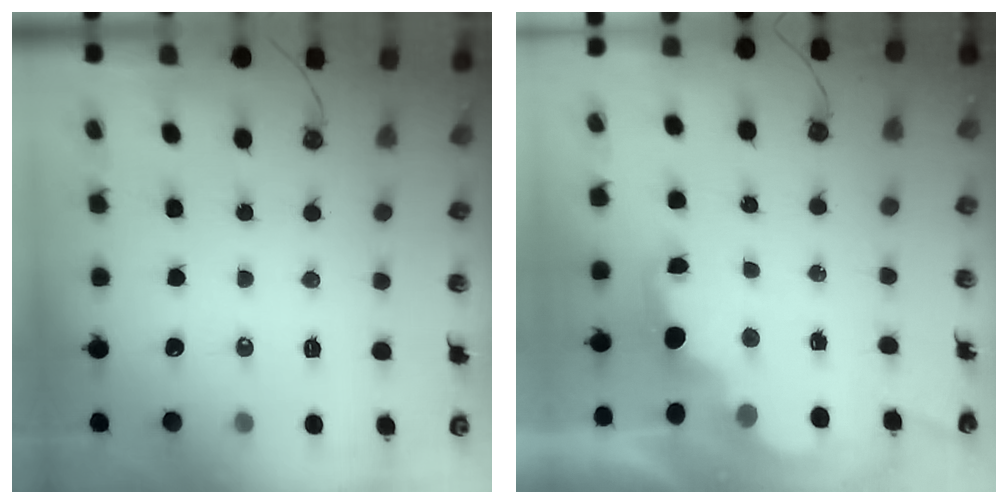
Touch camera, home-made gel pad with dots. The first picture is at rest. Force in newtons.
{"total": 2.5, "press": 2.4, "slide": 0.8}